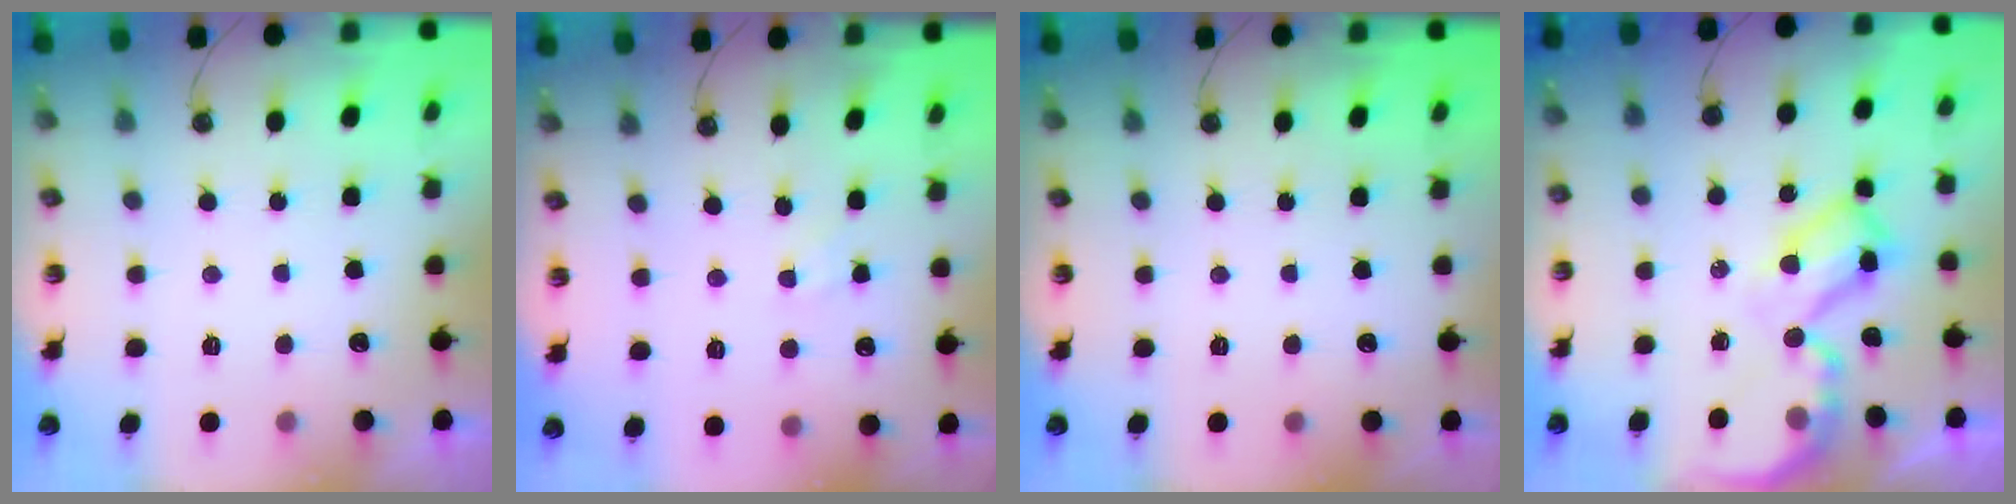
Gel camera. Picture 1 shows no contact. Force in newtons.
{"total": 2.4, "press": 2.4, "slide": 0.2}
{"total": 0.0}
{"total": 9.5, "press": 9.4, "slide": 0.8}